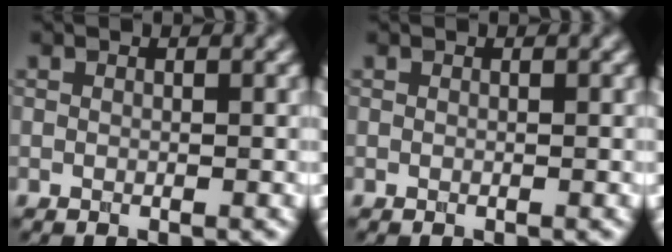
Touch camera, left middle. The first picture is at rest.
{"total": 0.0}